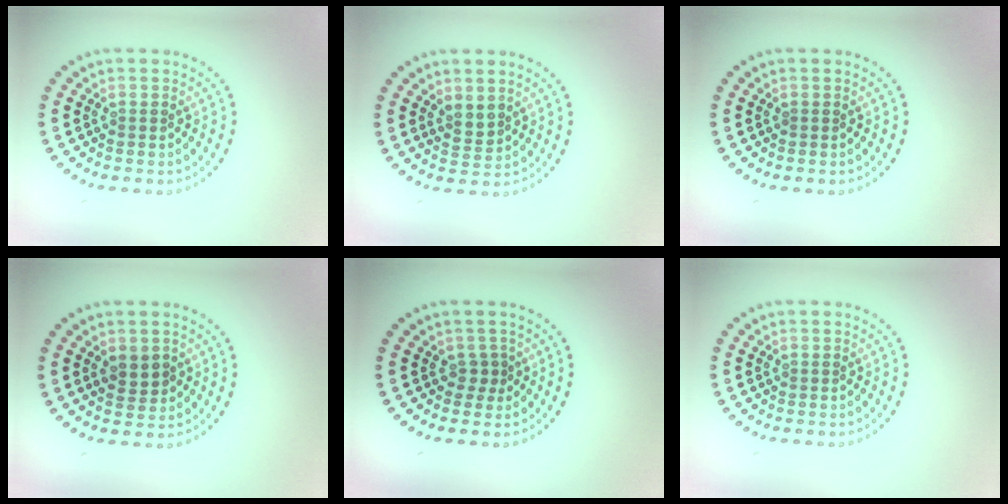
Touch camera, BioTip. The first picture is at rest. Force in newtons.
{"total": 1.7, "press": 1.5, "slide": 0.8}
{"total": 0.0}
{"total": 1.4, "press": 1.3, "slide": 0.5}
{"total": 1.1, "press": 0.7, "slide": 0.8}
{"total": 0.0}